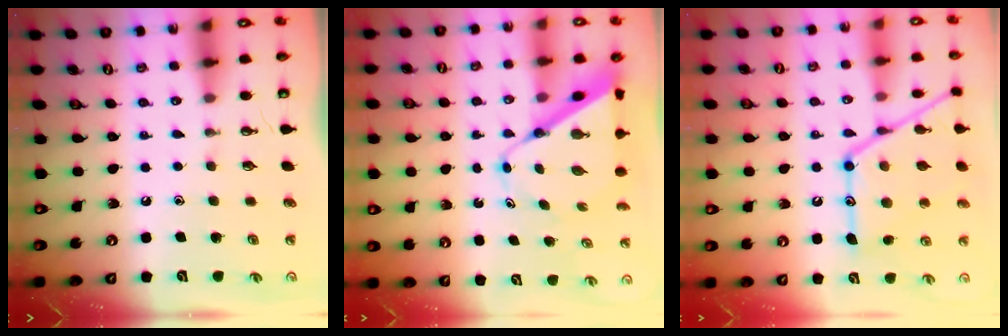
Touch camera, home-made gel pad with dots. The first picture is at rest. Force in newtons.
{"total": 10.0, "press": 10.0, "slide": 1.0}
{"total": 18.8, "press": 18.7, "slide": 1.5}